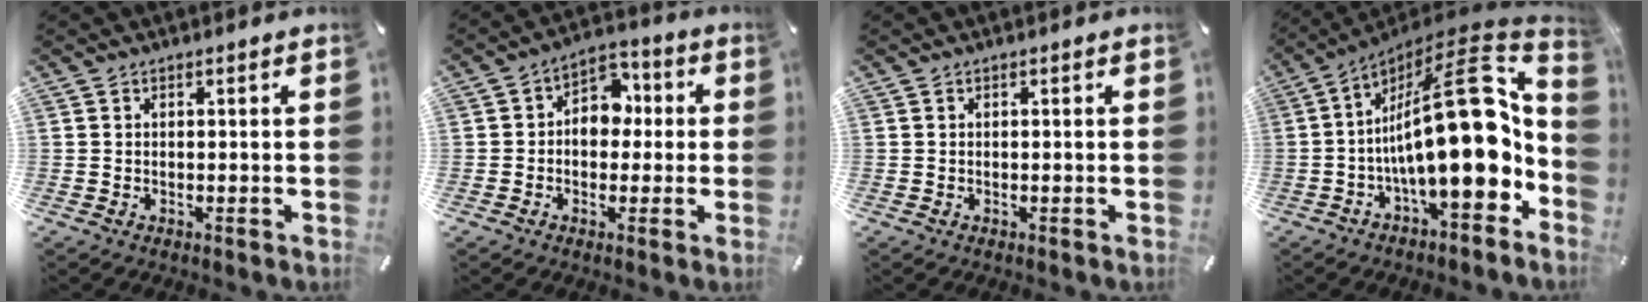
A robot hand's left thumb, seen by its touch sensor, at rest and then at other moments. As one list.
[{"total": 6.9, "force": [-0.2, 5.9, 3.6], "torque": [-0.055, 0.008, -0.008]}, {"total": 0.0}, {"total": 29.3, "force": [0.5, 11.3, 27.0], "torque": [-0.443, -0.035, 0.006]}]